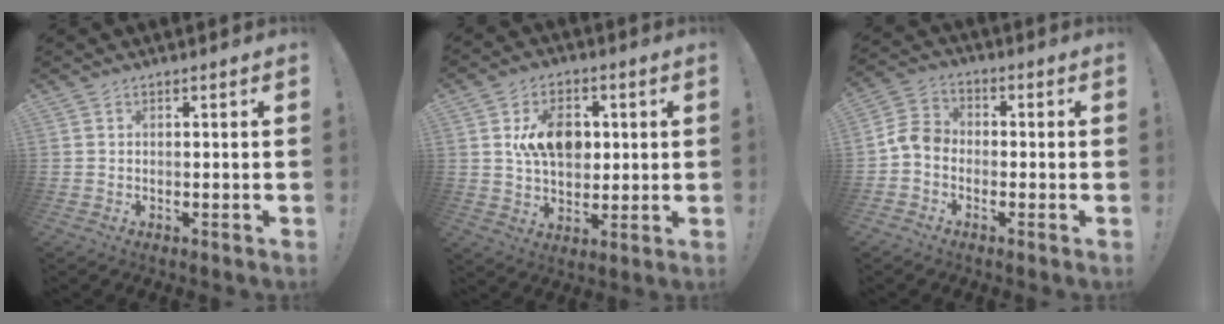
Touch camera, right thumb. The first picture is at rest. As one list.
[{"total": 12.8, "force": [2.8, 9.4, 8.2], "torque": [-0.124, 0.005, 0.054]}, {"total": 7.1, "force": [-2.7, 5.3, 3.9], "torque": [-0.085, 0.021, -0.046]}]